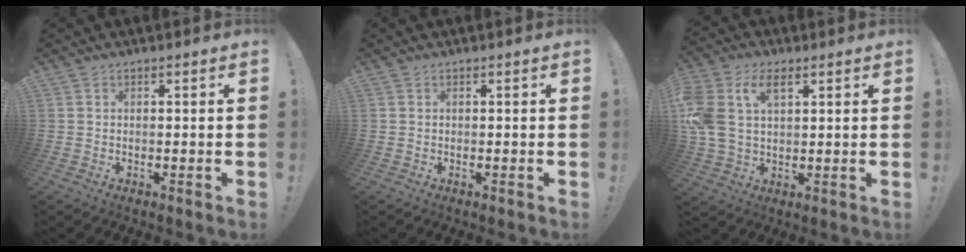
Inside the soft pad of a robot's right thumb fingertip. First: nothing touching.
{"total": 0.0}
{"total": 12.5, "force": [4.6, 7.9, 8.5], "torque": [-0.190, -0.010, 0.086]}